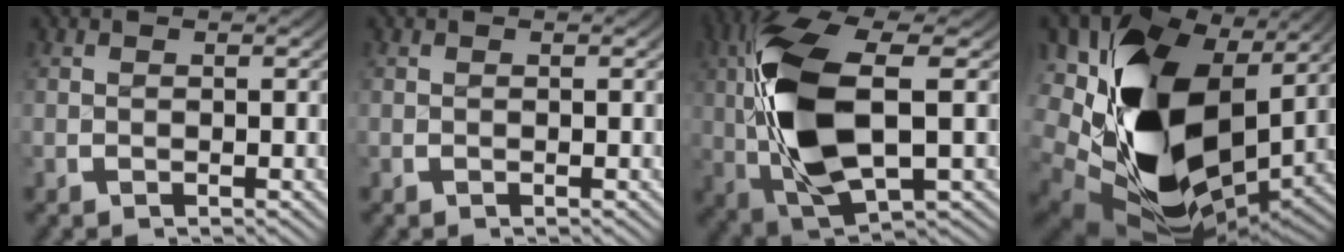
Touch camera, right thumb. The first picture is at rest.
{"total": 0.0}
{"total": 14.8, "force": [-0.5, 7.8, 12.5], "torque": [-0.275, -0.031, 0.007]}
{"total": 23.8, "force": [-1.4, 14.9, 18.5], "torque": [-0.329, -0.069, -0.001]}